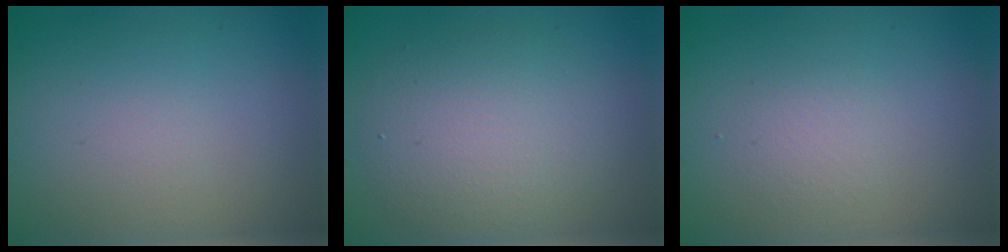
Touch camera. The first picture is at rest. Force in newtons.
{"total": 5.2, "press": 5.2, "slide": 0.1}
{"total": 1.4, "press": 1.4, "slide": 0.1}